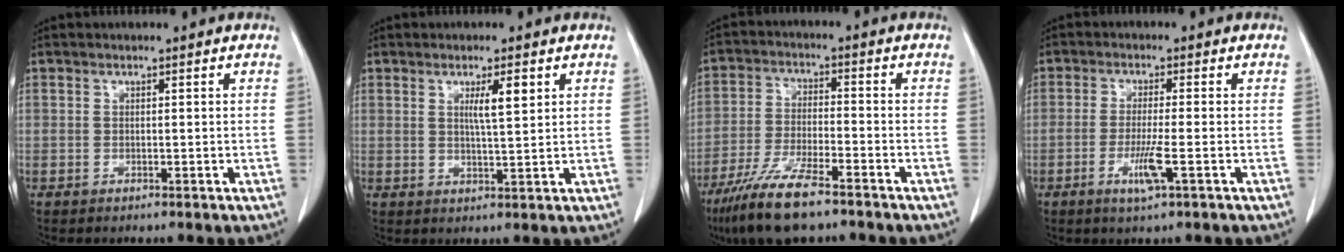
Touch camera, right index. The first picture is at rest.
{"total": 3.9, "force": [1.5, 0.2, 3.5], "torque": [-0.060, -0.002, 0.026]}
{"total": 11.2, "force": [-8.1, 1.9, 7.5], "torque": [-0.148, -0.026, -0.146]}
{"total": 4.8, "force": [-1.9, -0.1, 4.4], "torque": [-0.087, -0.012, -0.036]}